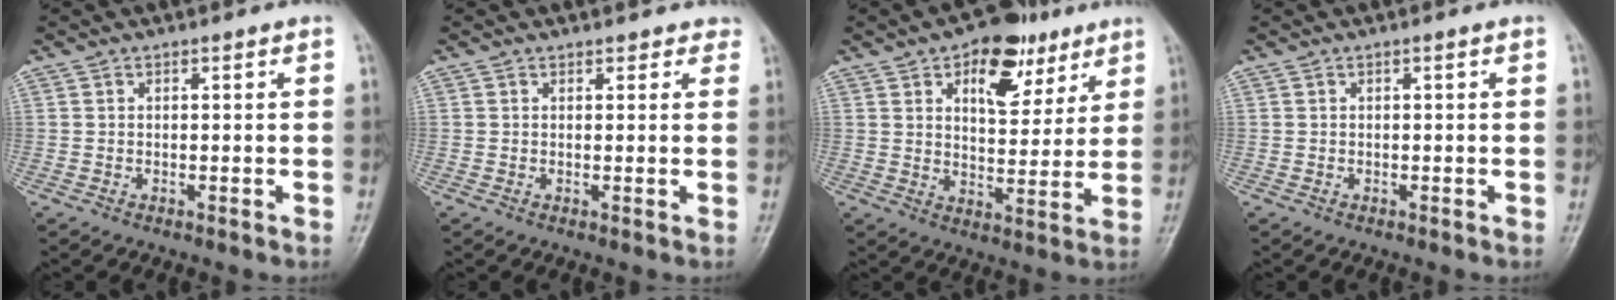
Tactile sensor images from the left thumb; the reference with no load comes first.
{"total": 2.2, "force": [1.8, 1.2, -0.2], "torque": [0.028, -0.007, 0.007]}
{"total": 13.2, "force": [7.1, 7.4, 8.3], "torque": [-0.076, -0.024, 0.107]}
{"total": 0.0}